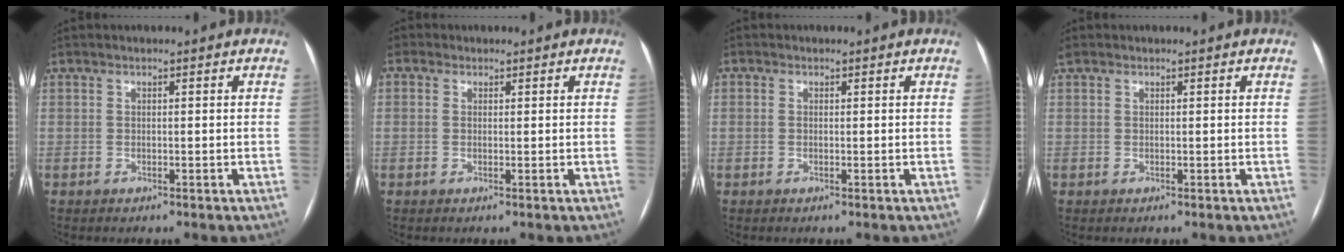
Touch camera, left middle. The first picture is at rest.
{"total": 1.8, "force": [-1.7, 0.3, -0.6], "torque": [0.000, 0.012, -0.017]}
{"total": 2.5, "force": [-2.2, -0.6, -1.0], "torque": [0.009, 0.001, -0.027]}
{"total": 0.5, "force": [0.4, 0.3, 0.1], "torque": [-0.014, 0.017, 0.013]}